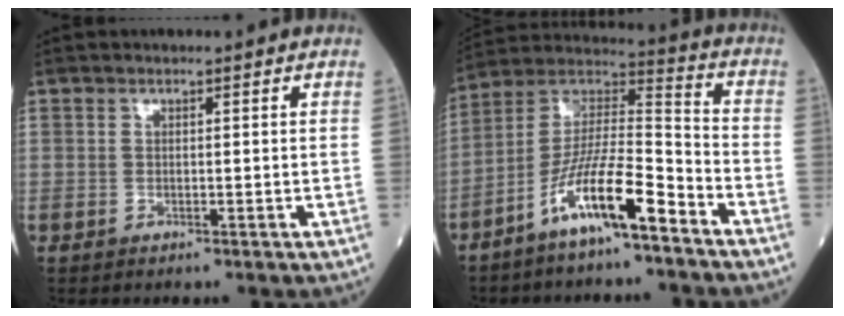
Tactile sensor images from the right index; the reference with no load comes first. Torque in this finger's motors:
{"motor_torque": [1.26, -0.88, 0.87, 0.21]}